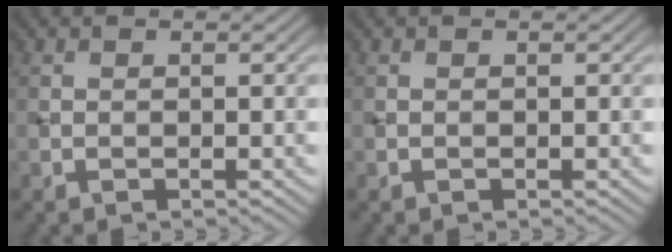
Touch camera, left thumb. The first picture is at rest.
{"total": 0.0}